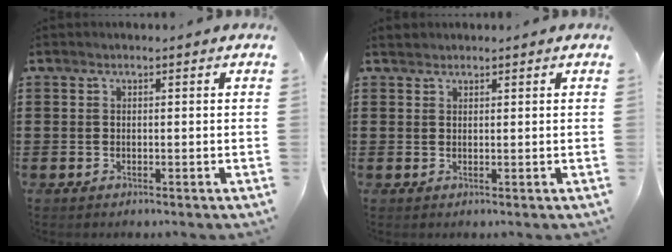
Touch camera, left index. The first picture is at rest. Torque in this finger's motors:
{"motor_torque": [0.14, -0.11, -0.01, 0.01]}